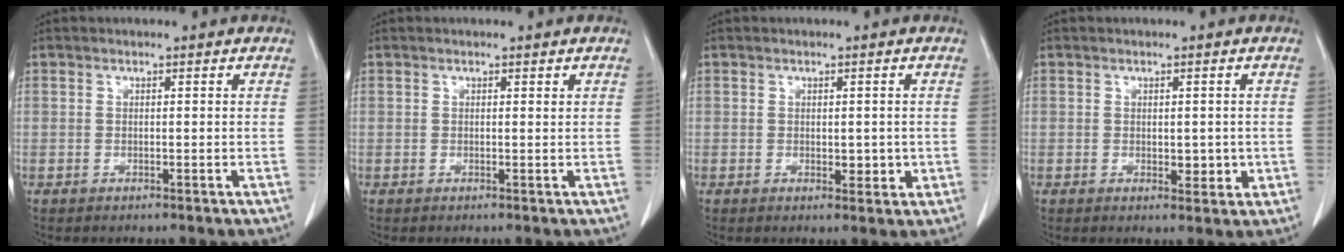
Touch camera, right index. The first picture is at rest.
{"total": 0.0}
{"total": 2.6, "force": [-0.1, 1.4, 2.2], "torque": [-0.023, -0.001, 0.004]}
{"total": 2.9, "force": [-0.2, 1.5, 2.4], "torque": [-0.026, -0.001, 0.005]}